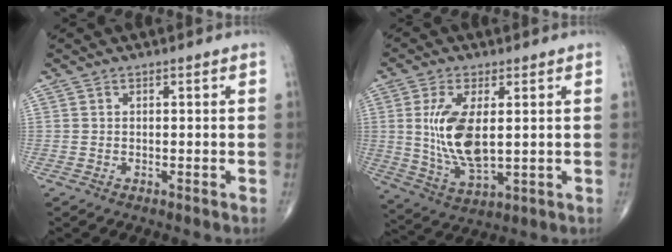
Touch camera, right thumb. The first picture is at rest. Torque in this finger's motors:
{"motor_torque": [-0.41, 0.92, 1.13, 0.38, 0.37]}